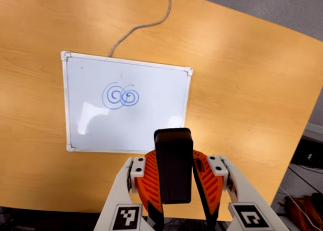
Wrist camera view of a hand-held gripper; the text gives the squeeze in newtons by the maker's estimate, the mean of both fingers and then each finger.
{"total": 8.2, "left": 6.9, "right": 9.4}